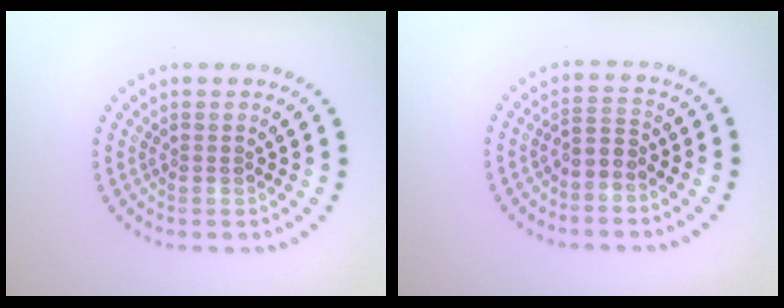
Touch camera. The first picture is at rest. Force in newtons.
{"total": 2.0, "press": 1.5, "slide": 1.4}